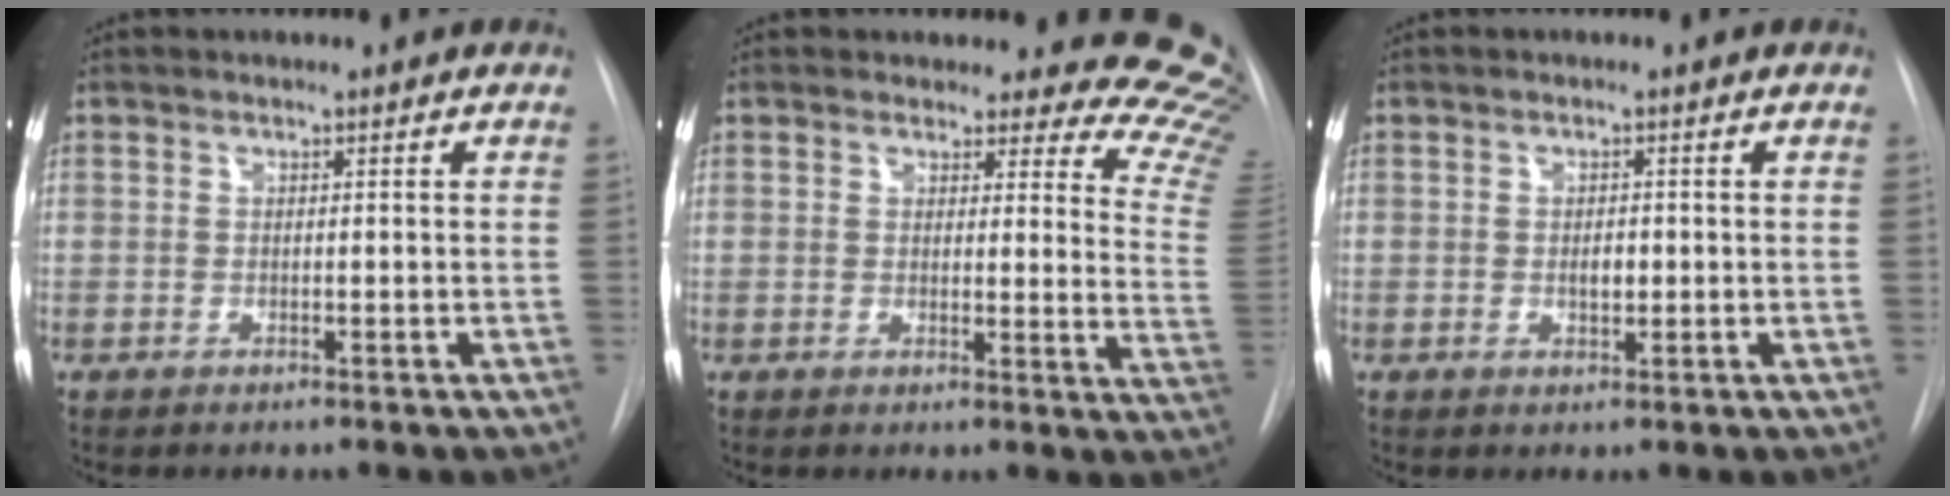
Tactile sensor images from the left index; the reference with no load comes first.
{"total": 14.7, "force": [14.2, 3.5, 1.5], "torque": [0.034, -0.143, 0.106]}
{"total": 1.7, "force": [-0.5, 0.9, 1.4], "torque": [-0.025, -0.006, -0.006]}